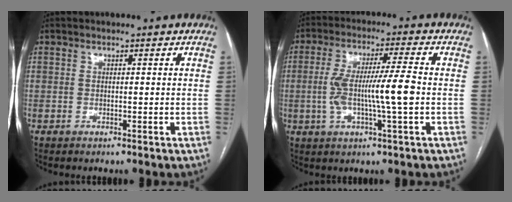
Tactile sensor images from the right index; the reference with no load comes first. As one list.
[{"total": 10.0, "force": [-1.1, 0.4, 9.9], "torque": [-0.188, 0.009, -0.024]}]